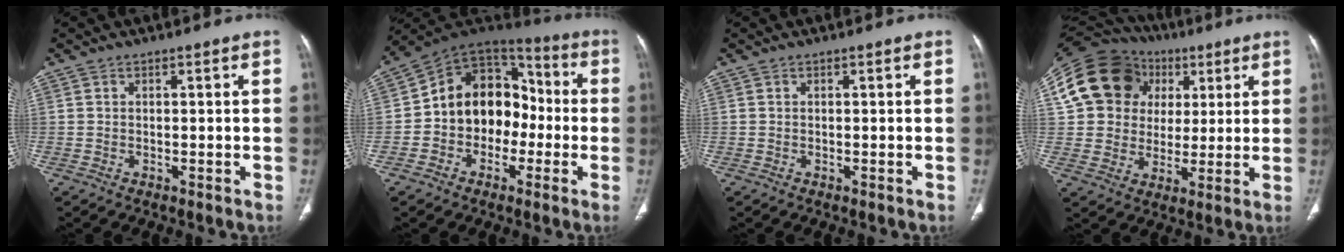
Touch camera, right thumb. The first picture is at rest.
{"total": 15.5, "force": [-2.2, 12.0, 9.6], "torque": [-0.101, 0.055, -0.049]}
{"total": 0.0}
{"total": 19.5, "force": [5.8, 16.7, 8.3], "torque": [-0.128, 0.033, 0.103]}